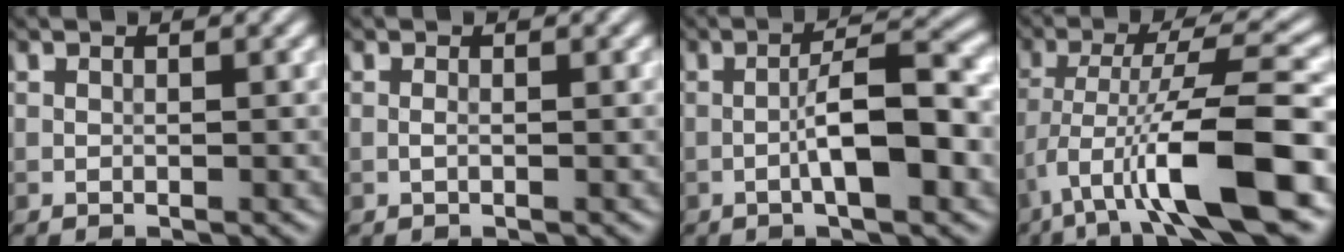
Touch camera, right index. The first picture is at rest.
{"total": 0.6, "force": [-0.2, 0.1, 0.5], "torque": [-0.012, -0.001, -0.005]}
{"total": 6.0, "force": [-1.6, 1.3, 5.7], "torque": [-0.094, 0.015, -0.030]}
{"total": 10.1, "force": [-3.9, 1.9, 9.1], "torque": [-0.152, 0.015, -0.066]}